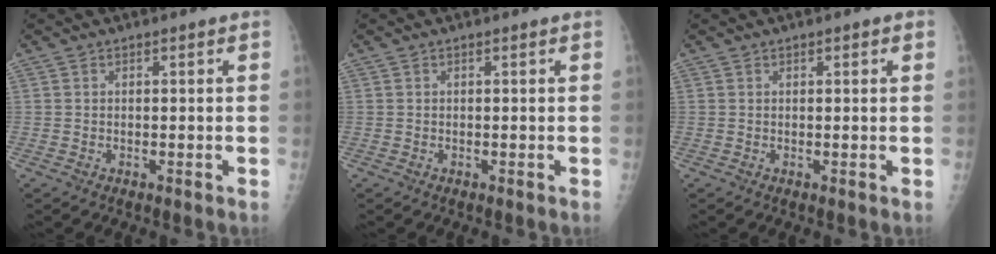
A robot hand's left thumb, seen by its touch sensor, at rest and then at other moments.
{"total": 0.0}
{"total": 1.4, "force": [0.7, 0.5, 1.1], "torque": [-0.010, 0.001, 0.007]}